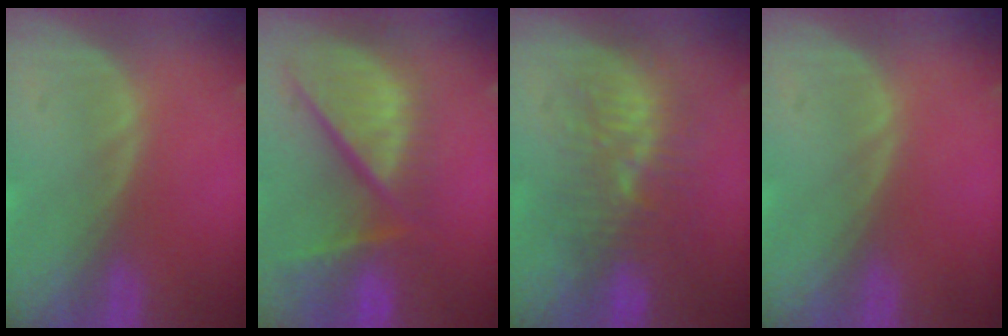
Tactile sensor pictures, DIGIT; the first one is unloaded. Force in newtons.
{"total": 13.1, "press": 10.9, "slide": 7.2}
{"total": 9.5, "press": 9.1, "slide": 2.8}
{"total": 0.0}